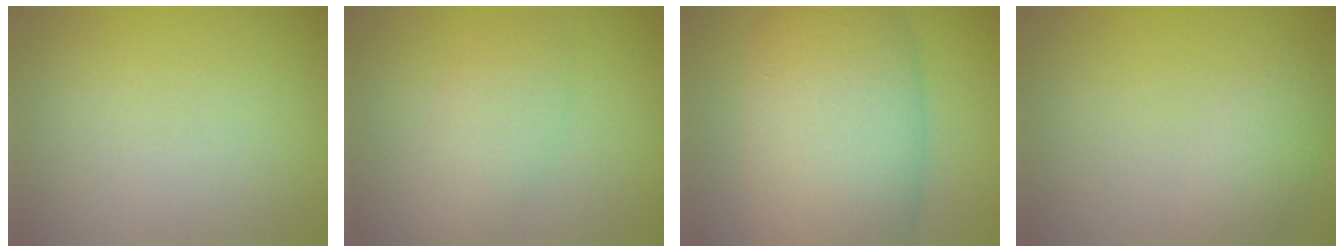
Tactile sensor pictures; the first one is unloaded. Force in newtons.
{"total": 2.7, "press": 2.7, "slide": 0.1}
{"total": 11.6, "press": 11.6, "slide": 0.4}
{"total": 1.9, "press": 1.9, "slide": 0.1}